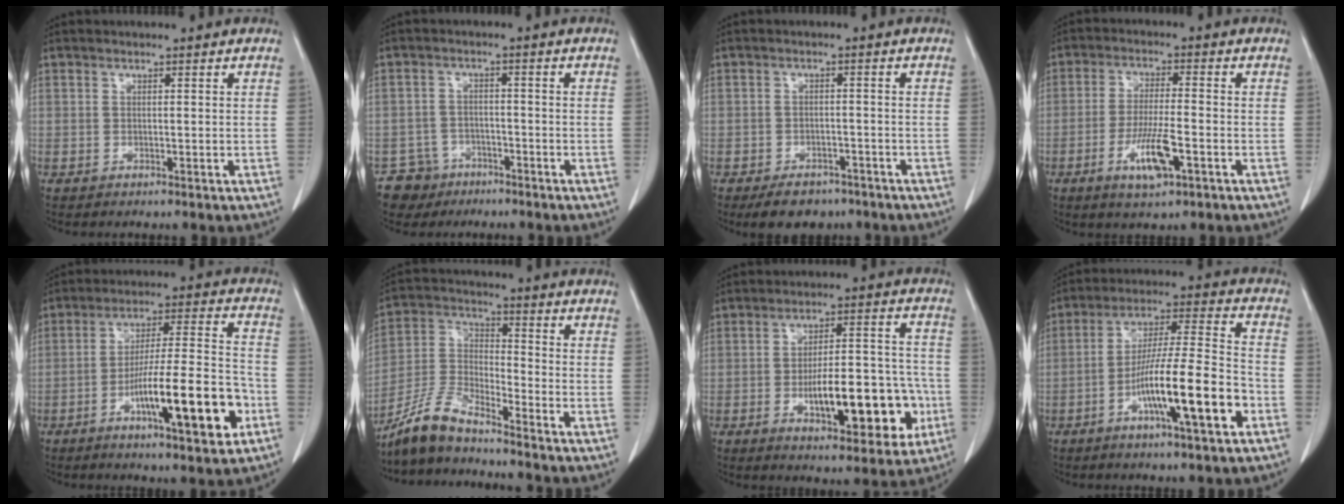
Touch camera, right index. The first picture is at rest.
{"total": 5.3, "force": [-3.6, 3.9, -0.3], "torque": [0.011, 0.008, -0.061]}
{"total": 5.8, "force": [-4.4, 3.1, 2.2], "torque": [-0.030, 0.002, -0.062]}
{"total": 3.6, "force": [-1.5, 0.9, 3.2], "torque": [-0.058, 0.000, -0.024]}
{"total": 16.7, "force": [-6.5, 2.1, 15.2], "torque": [-0.248, 0.005, -0.099]}
{"total": 8.3, "force": [-7.6, 0.8, 3.3], "torque": [-0.082, -0.002, -0.155]}
{"total": 15.8, "force": [-4.6, 5.3, 14.1], "torque": [-0.204, 0.023, -0.060]}
{"total": 15.3, "force": [-6.0, 0.9, 14.1], "torque": [-0.246, -0.003, -0.101]}